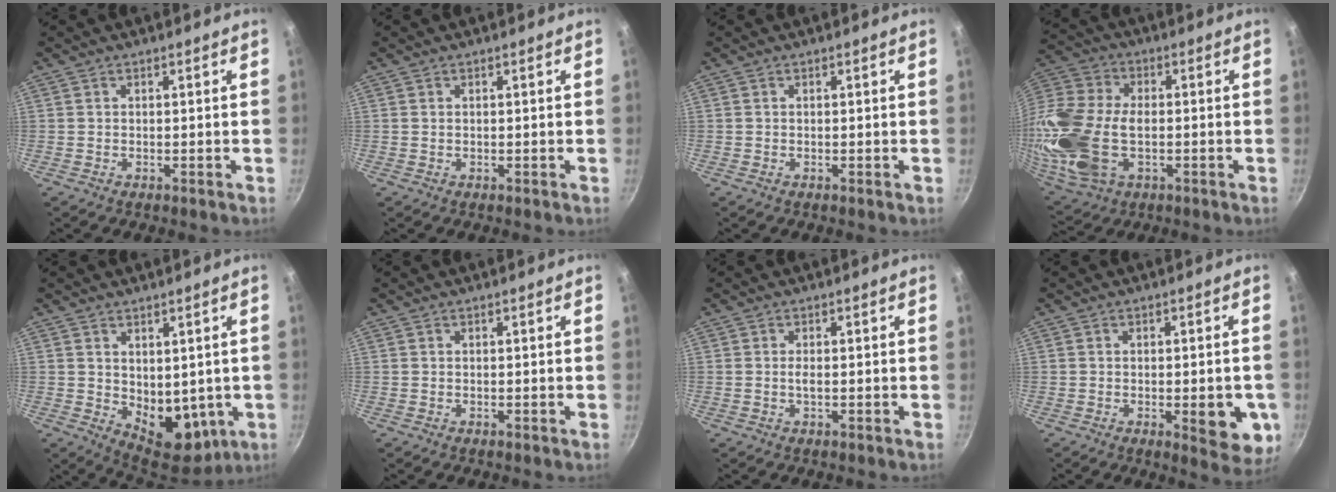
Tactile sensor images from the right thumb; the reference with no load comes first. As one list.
[{"total": 0.0}, {"total": 0.0}, {"total": 21.8, "force": [-2.4, 13.8, 16.7], "torque": [-0.371, 0.018, -0.042]}, {"total": 10.9, "force": [0.4, 7.4, 8.0], "torque": [-0.083, -0.032, 0.030]}, {"total": 0.0}, {"total": 1.2, "force": [-0.1, 0.4, 1.1], "torque": [-0.024, 0.000, -0.003]}, {"total": 9.2, "force": [-2.2, 3.5, 8.2], "torque": [-0.078, 0.000, -0.023]}]